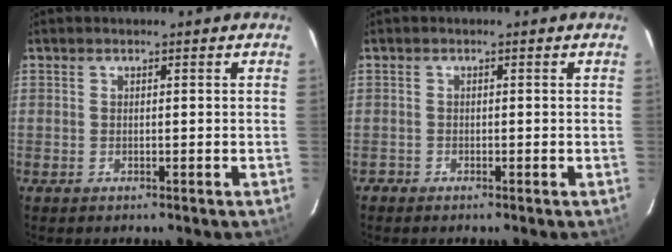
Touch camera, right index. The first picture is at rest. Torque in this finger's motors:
{"motor_torque": [-0.37, 0.25, -1.05, -0.21]}